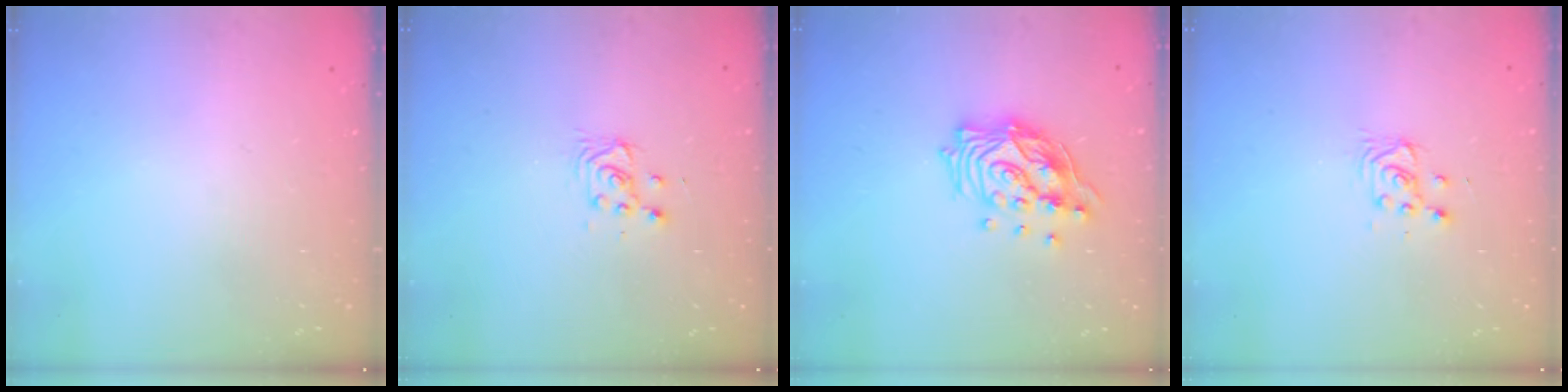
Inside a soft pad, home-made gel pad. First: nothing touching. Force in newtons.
{"total": 3.1, "press": 3.1, "slide": 0.2}
{"total": 15.2, "press": 15.2, "slide": 1.1}
{"total": 3.1, "press": 3.1, "slide": 0.2}